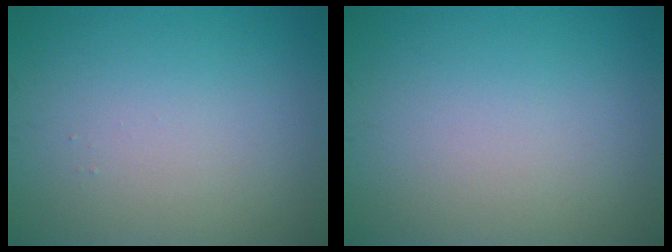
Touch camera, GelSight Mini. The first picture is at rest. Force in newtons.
{"total": 0.0}